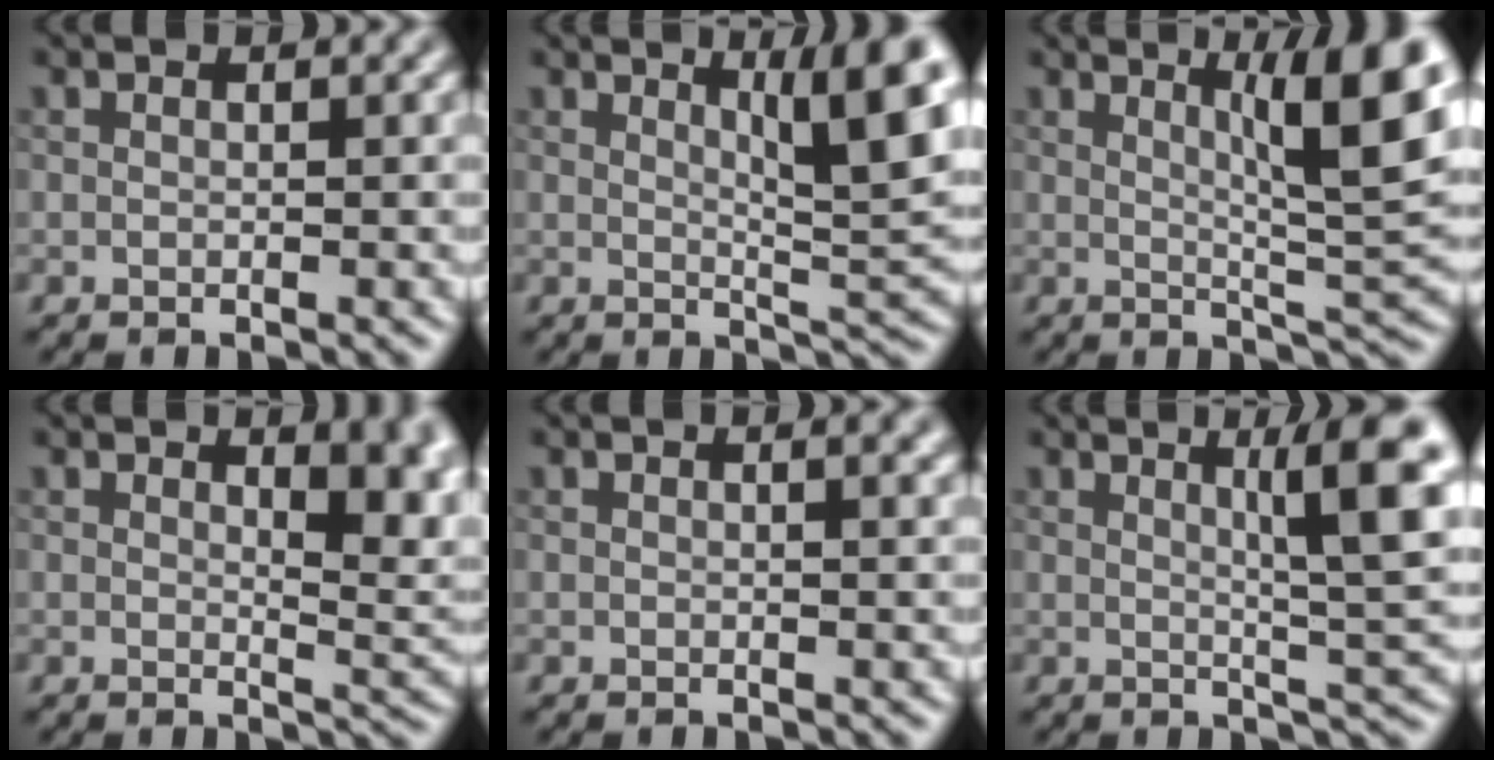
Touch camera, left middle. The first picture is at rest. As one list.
[{"total": 6.8, "force": [2.7, 1.3, 6.1], "torque": [-0.080, -0.007, 0.045]}, {"total": 8.5, "force": [3.0, 1.5, 7.9], "torque": [-0.101, 0.002, 0.051]}, {"total": 5.7, "force": [2.2, 2.4, 4.8], "torque": [-0.048, -0.006, 0.038]}, {"total": 1.5, "force": [0.6, 0.4, 1.3], "torque": [-0.013, 0.003, 0.007]}, {"total": 7.4, "force": [2.3, 1.2, 7.0], "torque": [-0.087, 0.001, 0.037]}]